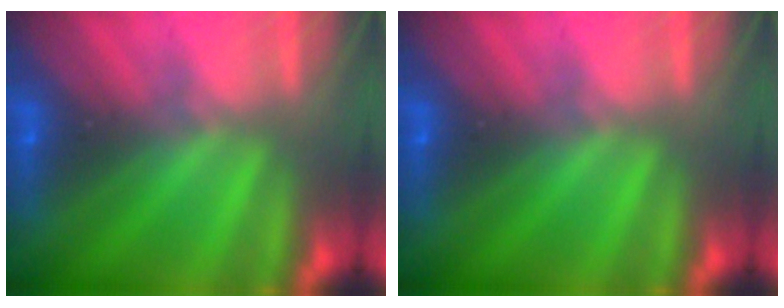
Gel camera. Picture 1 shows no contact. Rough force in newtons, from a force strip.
{"total": 0.0}